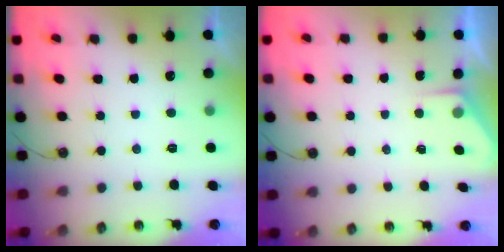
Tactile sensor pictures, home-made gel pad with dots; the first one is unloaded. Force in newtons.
{"total": 2.2, "press": 2.2, "slide": 0.3}